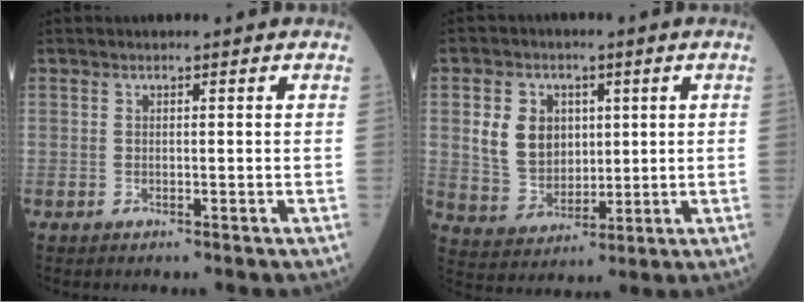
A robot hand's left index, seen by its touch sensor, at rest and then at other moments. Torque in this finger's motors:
{"motor_torque": [0.54, -0.19, 0.41, 0.10]}